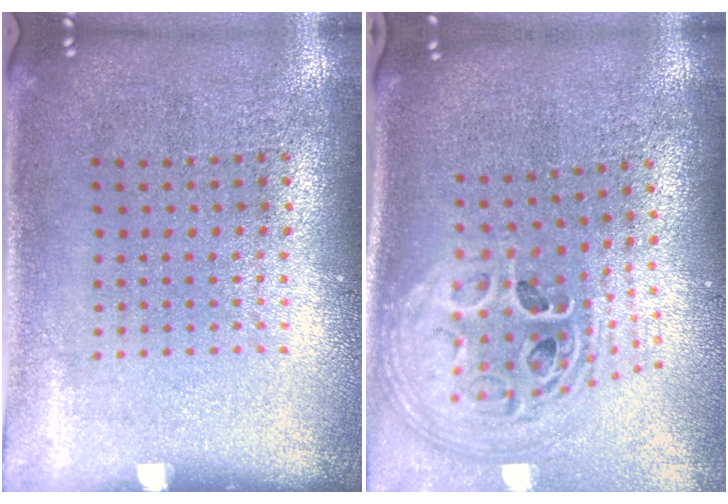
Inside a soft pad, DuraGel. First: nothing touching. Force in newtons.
{"total": 2.8, "press": 2.0, "slide": 2.0}